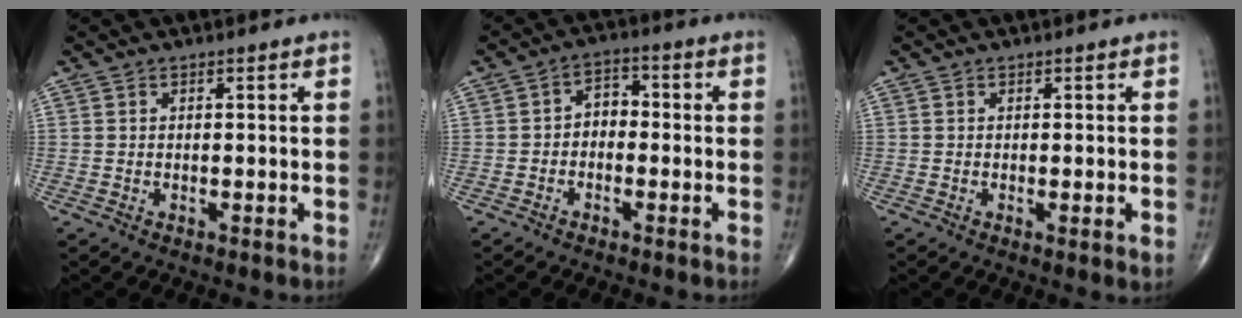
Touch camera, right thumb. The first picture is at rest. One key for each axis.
{"total": 4.2, "fx": -0.8, "fy": 3.1, "fz": 2.7, "tx": -0.025, "ty": 0.021, "tz": -0.028}
{"total": 1.8, "fx": -0.3, "fy": 0.3, "fz": 1.7, "tx": -0.030, "ty": -0.007, "tz": -0.003}